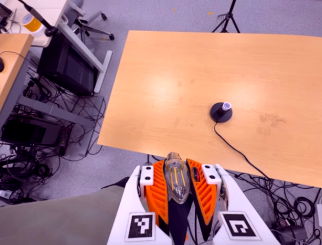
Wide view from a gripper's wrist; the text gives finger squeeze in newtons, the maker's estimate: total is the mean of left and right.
{"total": 21.3, "left": 23.1, "right": 19.5}